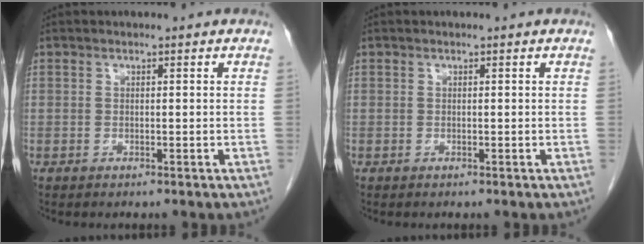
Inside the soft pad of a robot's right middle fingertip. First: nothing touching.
{"total": 0.0}